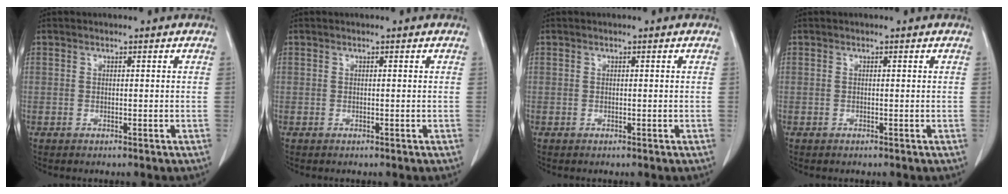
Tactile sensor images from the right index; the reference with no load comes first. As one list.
[{"total": 0.0}, {"total": 0.0}, {"total": 0.0}]